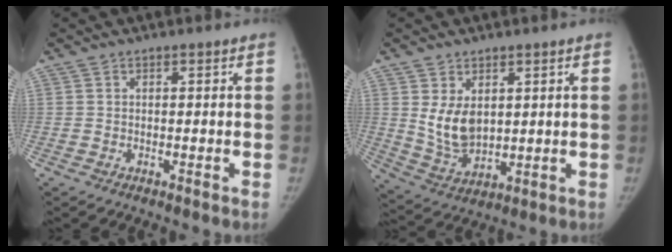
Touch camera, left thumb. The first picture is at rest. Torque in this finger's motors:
{"motor_torque": [0.97, 1.22, 0.54, -0.63, 0.31]}